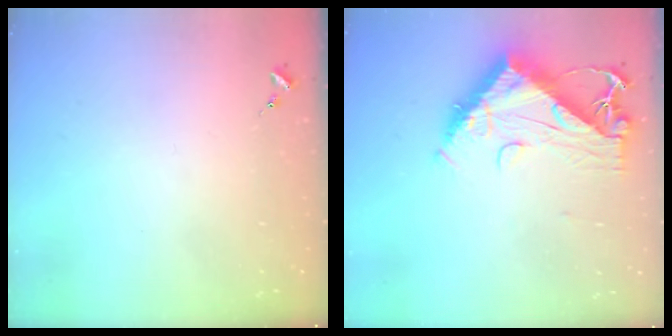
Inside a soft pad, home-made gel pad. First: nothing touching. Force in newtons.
{"total": 12.0, "press": 11.9, "slide": 1.4}